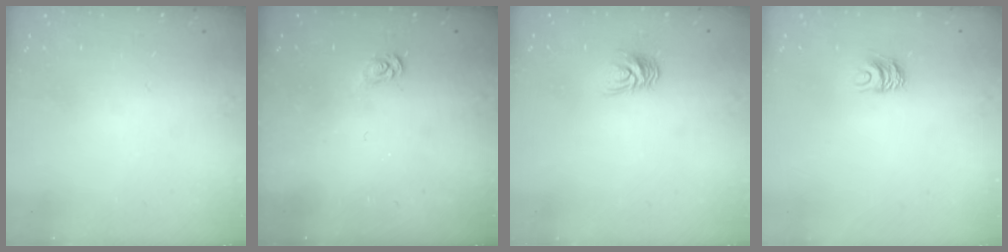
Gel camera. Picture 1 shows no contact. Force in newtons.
{"total": 2.6, "press": 2.6, "slide": 0.3}
{"total": 6.6, "press": 6.6, "slide": 0.7}
{"total": 5.9, "press": 5.9, "slide": 0.5}